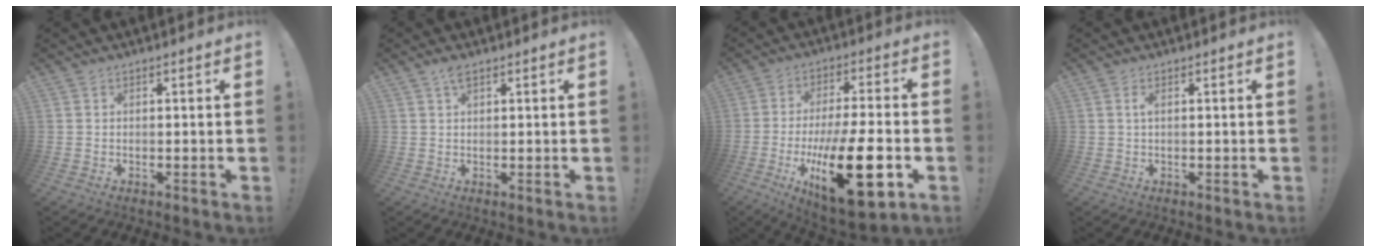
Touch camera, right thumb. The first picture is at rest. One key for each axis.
{"total": 2.3, "fx": 1.4, "fy": 1.0, "fz": 1.5, "tx": -0.024, "ty": -0.002, "tz": 0.024}
{"total": 23.6, "fx": -7.2, "fy": 8.1, "fz": 20.9, "tx": -0.351, "ty": 0.033, "tz": -0.104}
{"total": 1.1, "fx": 0.1, "fy": 0.2, "fz": 1.0, "tx": -0.015, "ty": 0.000, "tz": -0.001}